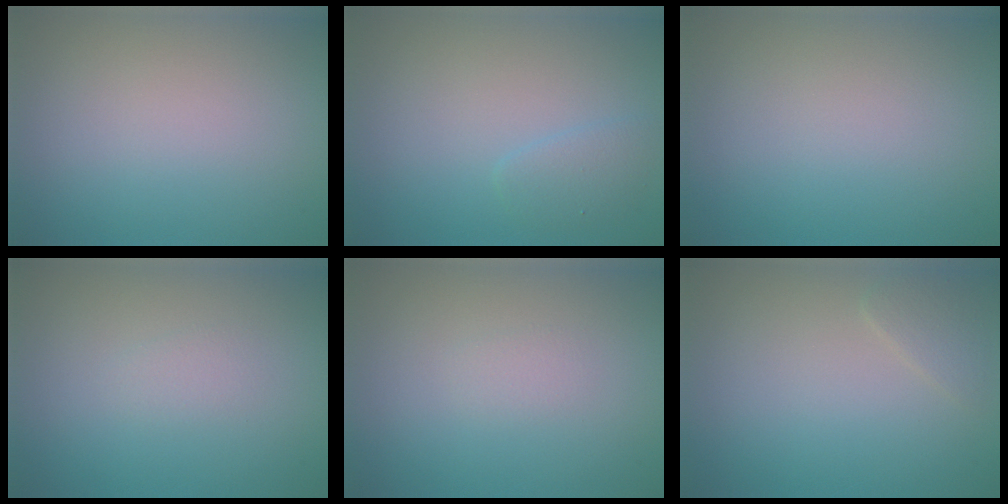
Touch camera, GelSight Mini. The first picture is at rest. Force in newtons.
{"total": 1.4, "press": 1.4, "slide": 0.1}
{"total": 0.0}
{"total": 0.8, "press": 0.8, "slide": 0.0}
{"total": 0.6, "press": 0.6, "slide": 0.1}
{"total": 1.2, "press": 1.2, "slide": 0.0}